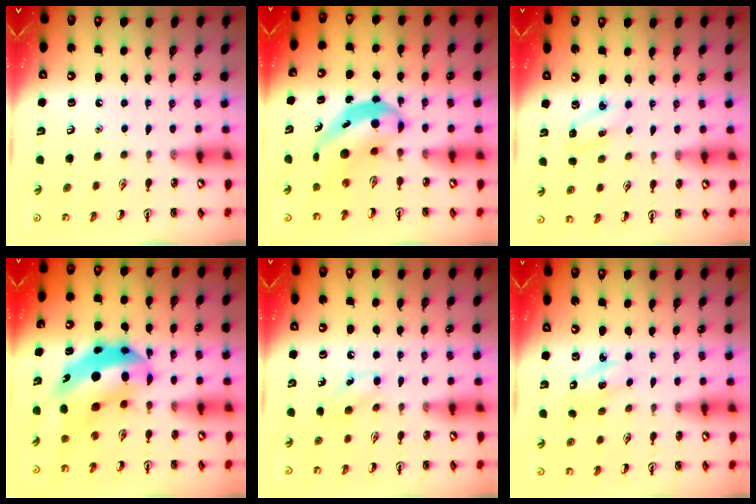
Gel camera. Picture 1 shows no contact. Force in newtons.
{"total": 5.1, "press": 4.9, "slide": 1.3}
{"total": 3.2, "press": 3.0, "slide": 1.1}
{"total": 11.9, "press": 11.3, "slide": 3.6}
{"total": 7.4, "press": 7.1, "slide": 2.0}
{"total": 2.5, "press": 2.4, "slide": 0.5}